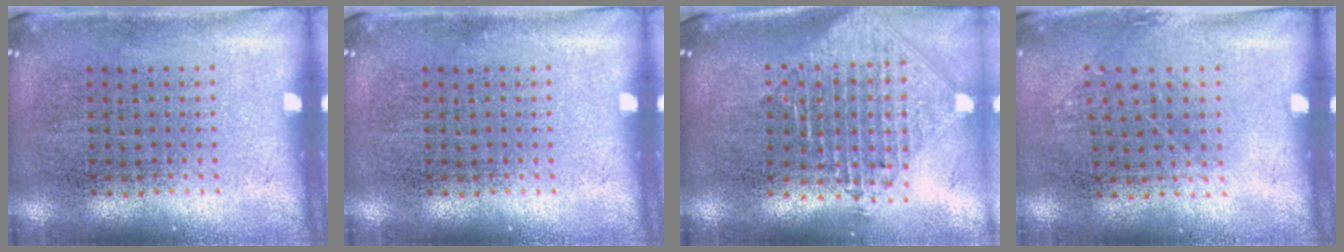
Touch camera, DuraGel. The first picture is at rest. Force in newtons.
{"total": 0.0}
{"total": 2.3, "press": 1.8, "slide": 1.4}
{"total": 0.8, "press": 0.6, "slide": 0.6}